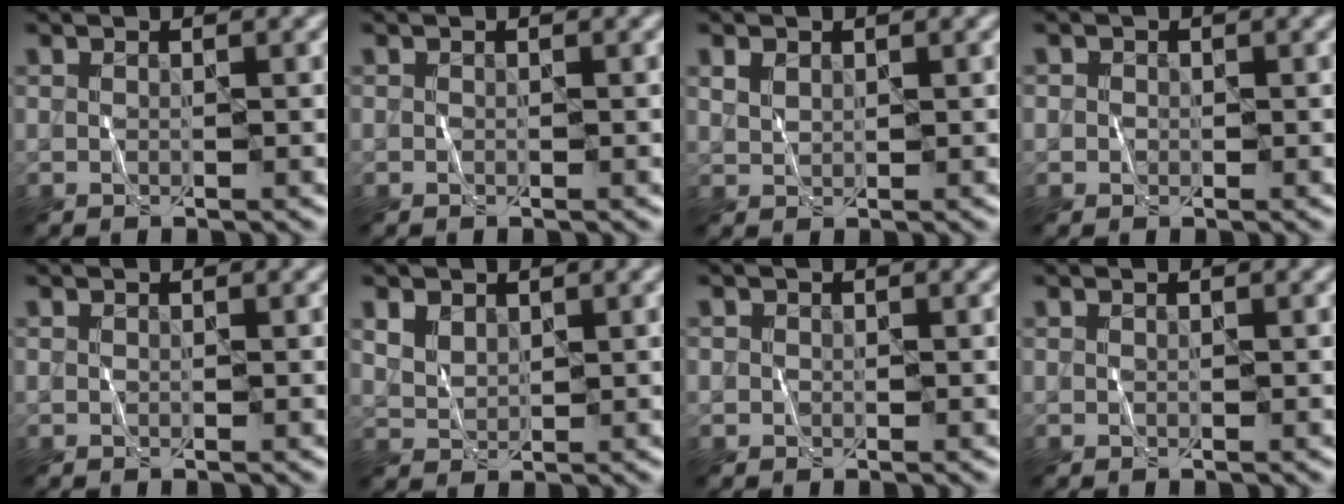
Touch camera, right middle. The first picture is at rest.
{"total": 0.0}
{"total": 1.2, "force": [0.8, 0.8, 0.6], "torque": [-0.012, 0.002, 0.019]}
{"total": 0.9, "force": [0.1, 0.9, 0.2], "torque": [0.003, -0.001, -0.002]}
{"total": 0.0}
{"total": 2.0, "force": [1.3, 1.2, 0.9], "torque": [-0.021, -0.001, 0.029]}
{"total": 0.6, "force": [-0.1, 0.6, 0.1], "torque": [0.001, -0.002, -0.003]}
{"total": 0.0}